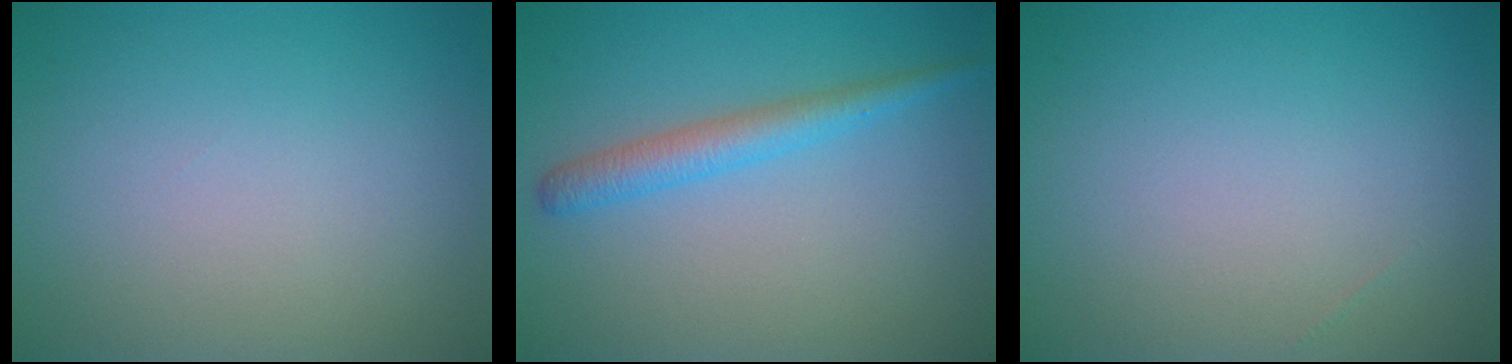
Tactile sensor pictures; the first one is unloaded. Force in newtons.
{"total": 2.6, "press": 2.6, "slide": 0.1}
{"total": 0.0}